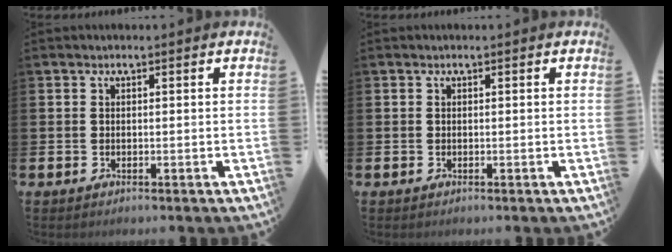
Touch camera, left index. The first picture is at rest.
{"total": 0.0}